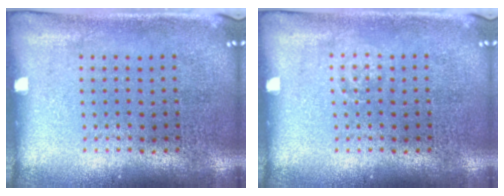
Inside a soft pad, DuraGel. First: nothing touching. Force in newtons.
{"total": 0.8, "press": 0.7, "slide": 0.1}